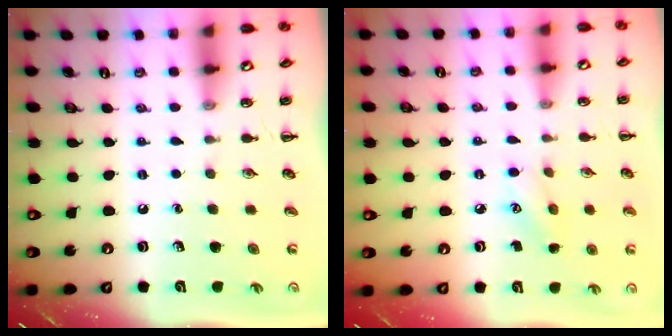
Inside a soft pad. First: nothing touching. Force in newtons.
{"total": 6.2, "press": 6.0, "slide": 1.3}